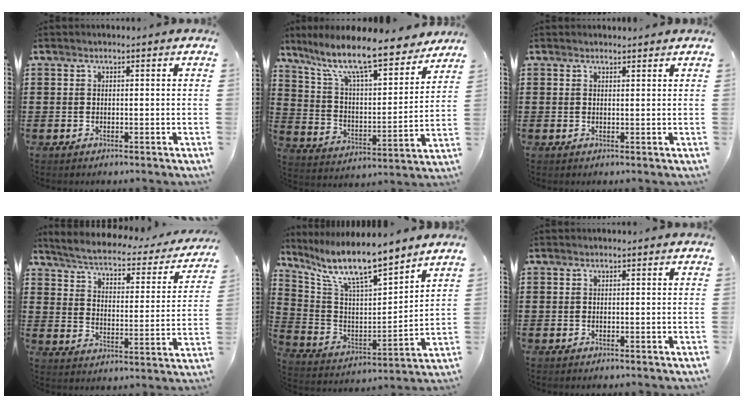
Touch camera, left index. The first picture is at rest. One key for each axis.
{"total": 11.4, "fx": 9.6, "fy": 1.2, "fz": 5.9, "tx": -0.152, "ty": -0.060, "tz": 0.163}
{"total": 1.0, "fx": 1.0, "fy": 0.1, "fz": 0.2, "tx": -0.005, "ty": 0.000, "tz": 0.019}
{"total": 3.4, "fx": 3.2, "fy": 0.2, "fz": 1.3, "tx": -0.045, "ty": -0.027, "tz": 0.044}
{"total": 9.9, "fx": 8.4, "fy": 1.6, "fz": 5.0, "tx": -0.134, "ty": -0.051, "tz": 0.142}
{"total": 0.0}